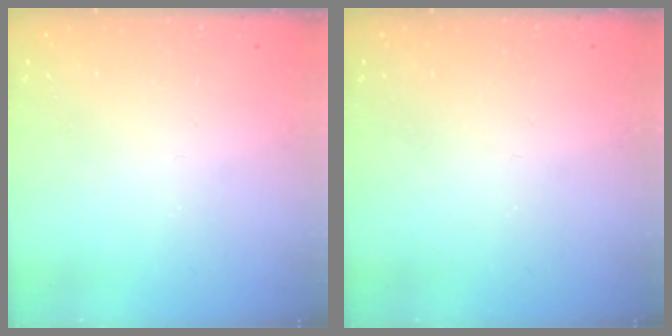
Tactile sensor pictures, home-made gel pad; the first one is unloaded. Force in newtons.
{"total": 0.0}